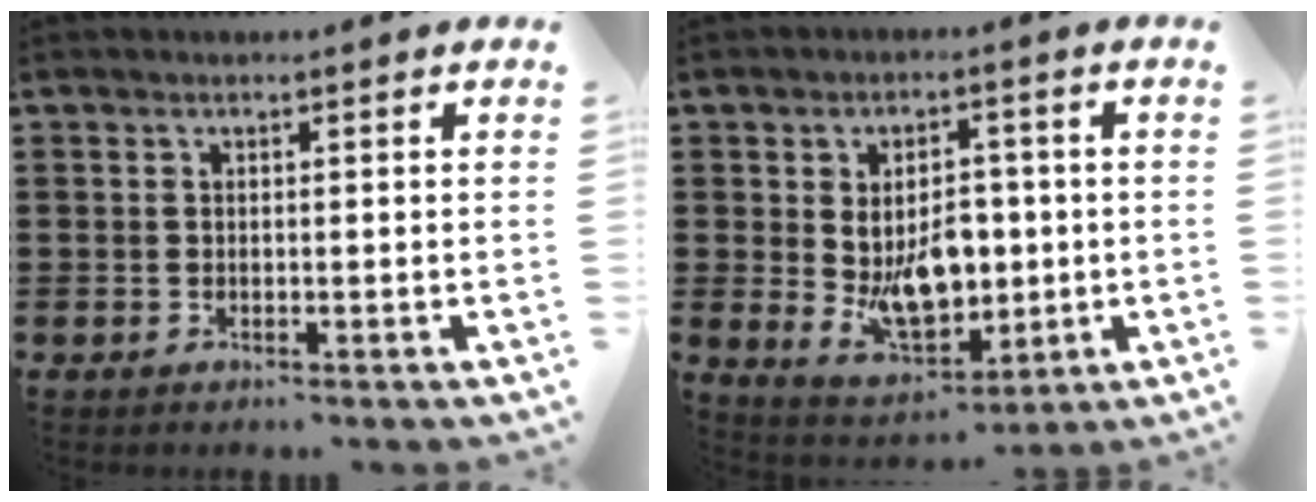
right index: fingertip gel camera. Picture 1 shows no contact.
{"total": 8.7, "force": [-0.3, 5.6, 6.7], "torque": [-0.111, 0.001, -0.010]}